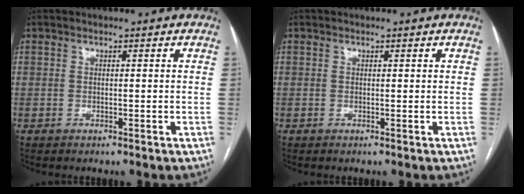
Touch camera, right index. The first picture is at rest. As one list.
[{"total": 0.0}]